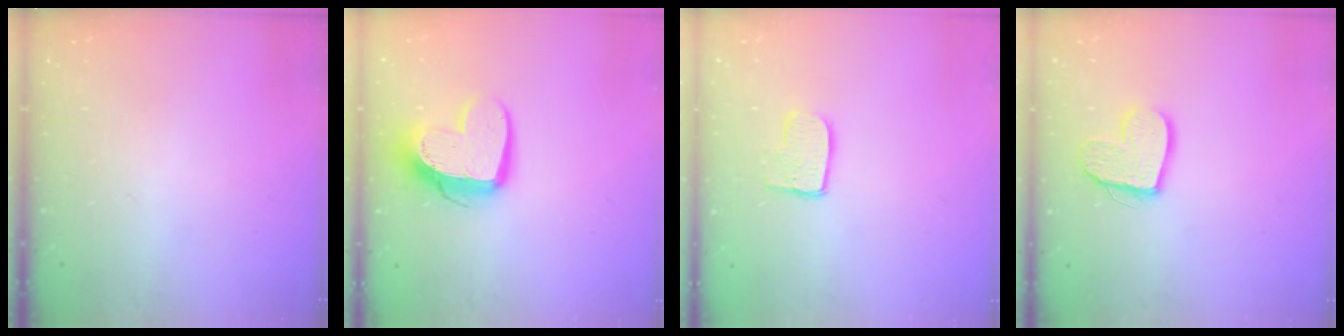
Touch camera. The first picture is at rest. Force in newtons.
{"total": 13.5, "press": 13.5, "slide": 1.1}
{"total": 7.8, "press": 7.8, "slide": 0.5}
{"total": 11.8, "press": 11.7, "slide": 1.2}